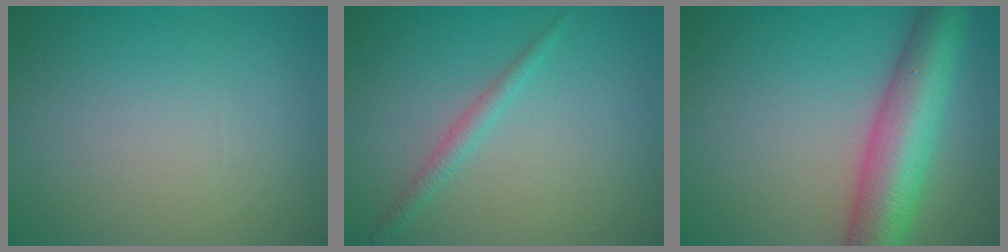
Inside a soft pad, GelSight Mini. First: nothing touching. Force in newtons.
{"total": 1.5, "press": 1.5, "slide": 0.0}
{"total": 8.6, "press": 8.6, "slide": 0.2}